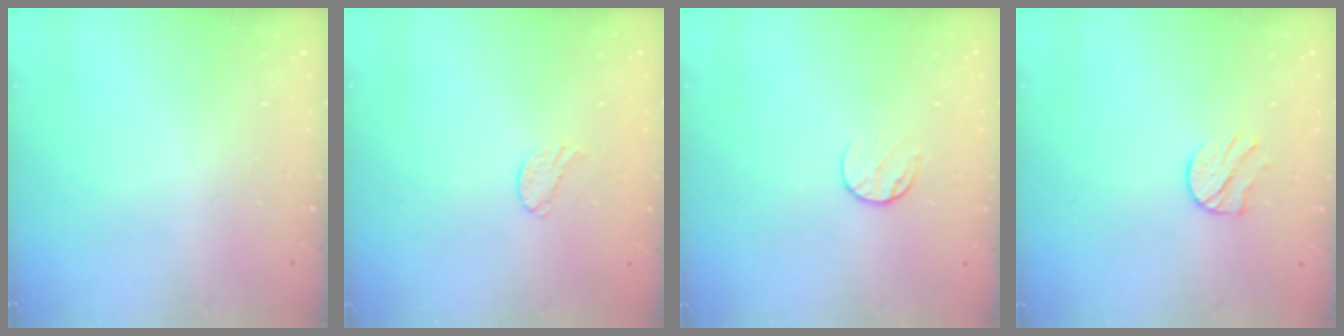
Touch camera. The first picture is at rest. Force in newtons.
{"total": 5.9, "press": 5.8, "slide": 0.5}
{"total": 6.5, "press": 6.4, "slide": 0.7}
{"total": 7.9, "press": 7.8, "slide": 0.6}